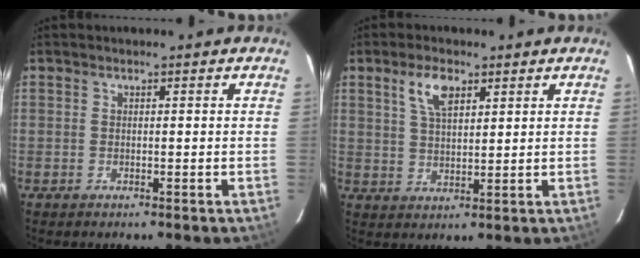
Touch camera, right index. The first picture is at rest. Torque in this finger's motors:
{"motor_torque": [0.57, 0.51, 0.23, 0.06]}